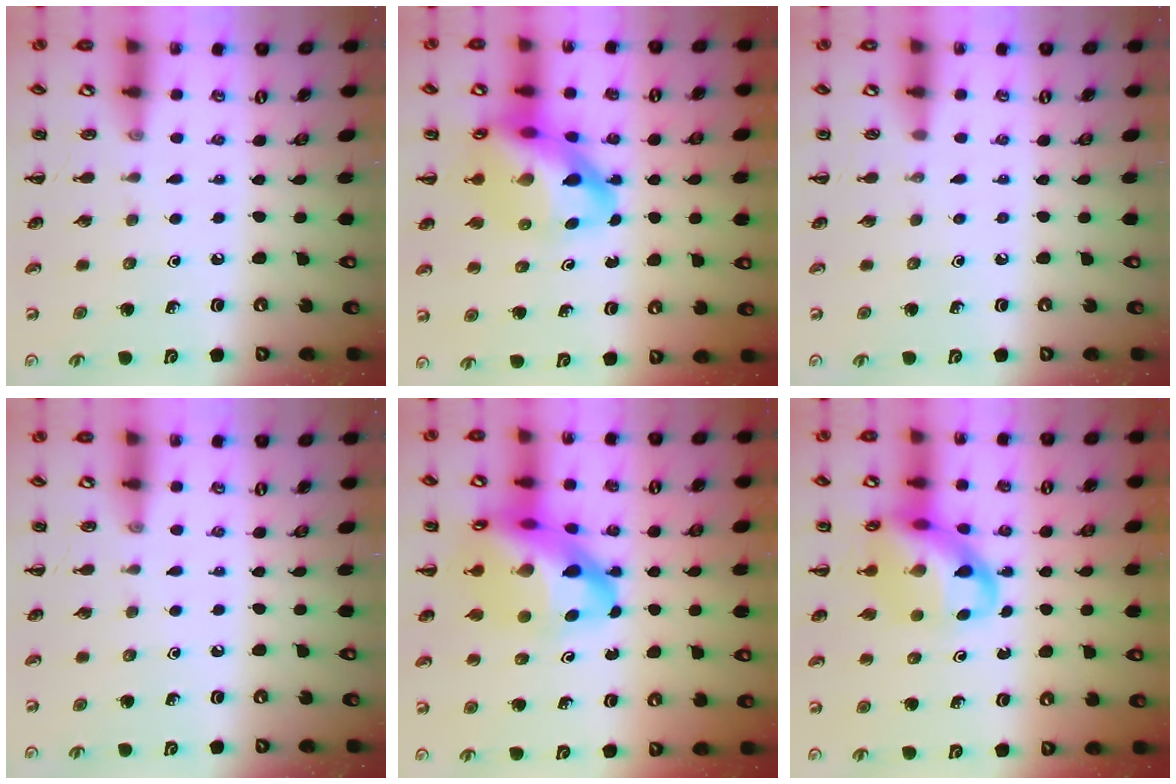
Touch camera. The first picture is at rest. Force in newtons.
{"total": 18.0, "press": 17.3, "slide": 4.8}
{"total": 0.0}
{"total": 0.0}
{"total": 19.6, "press": 19.0, "slide": 4.7}
{"total": 13.6, "press": 13.1, "slide": 3.6}